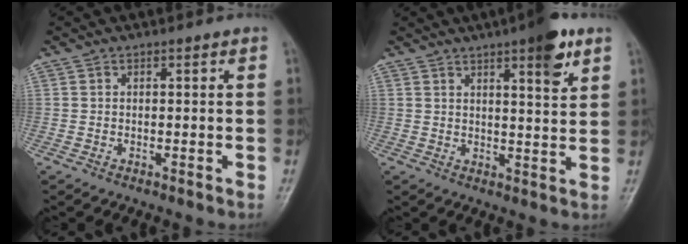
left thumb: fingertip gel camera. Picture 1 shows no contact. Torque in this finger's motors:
{"motor_torque": [1.55, 0.60, 0.90, -0.36, 0.04]}